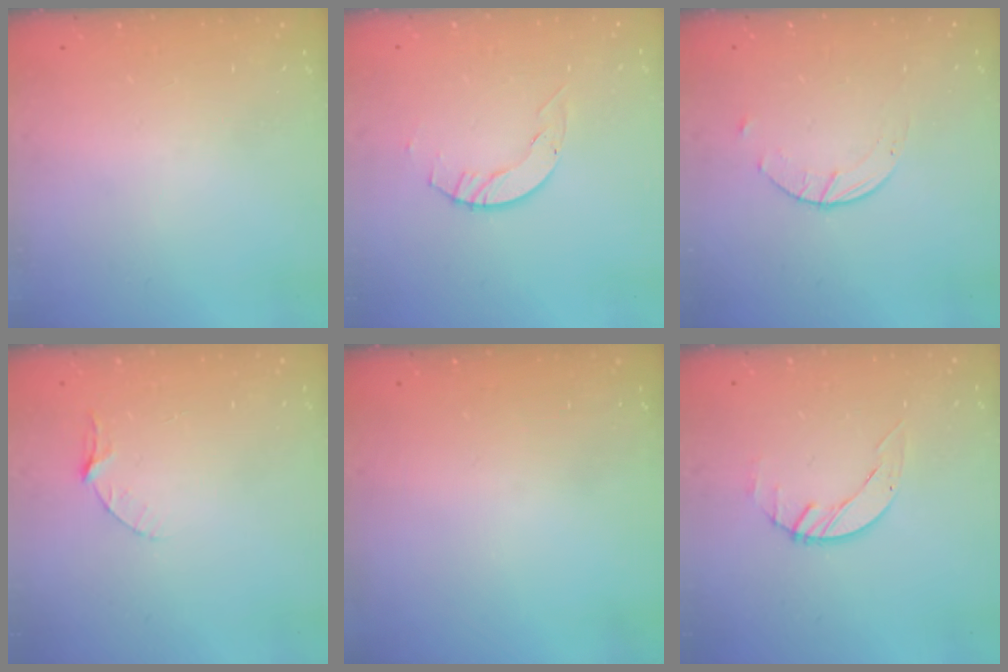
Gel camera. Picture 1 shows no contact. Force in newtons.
{"total": 2.1, "press": 2.1, "slide": 0.3}
{"total": 2.0, "press": 2.0, "slide": 0.3}
{"total": 3.5, "press": 3.4, "slide": 0.4}
{"total": 0.0}
{"total": 2.6, "press": 2.6, "slide": 0.3}